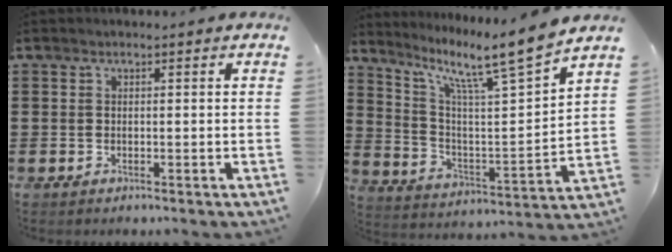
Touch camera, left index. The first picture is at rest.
{"total": 10.9, "force": [8.6, 0.9, 6.6], "torque": [-0.139, -0.064, 0.129]}